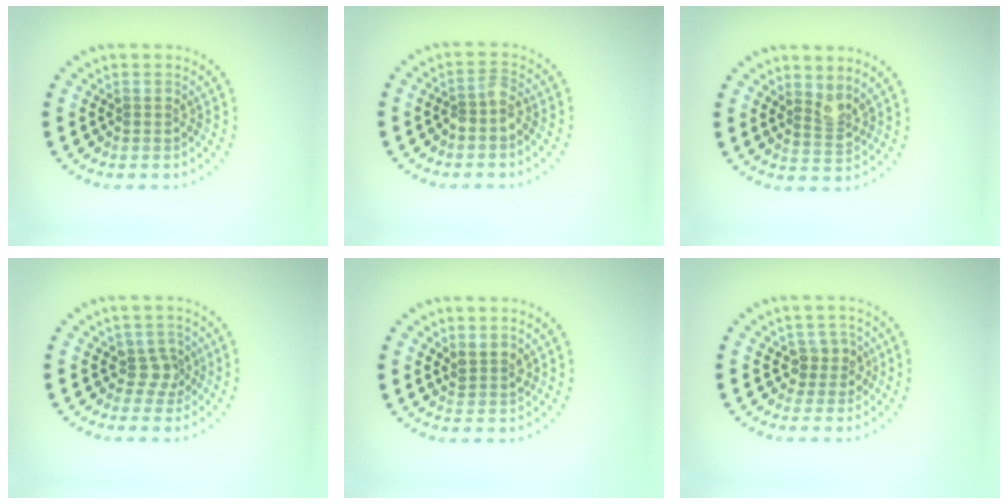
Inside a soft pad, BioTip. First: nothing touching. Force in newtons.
{"total": 1.6, "press": 1.3, "slide": 0.9}
{"total": 2.0, "press": 1.5, "slide": 1.3}
{"total": 1.9, "press": 1.4, "slide": 1.3}
{"total": 1.6, "press": 1.2, "slide": 1.0}
{"total": 2.1, "press": 1.8, "slide": 1.0}